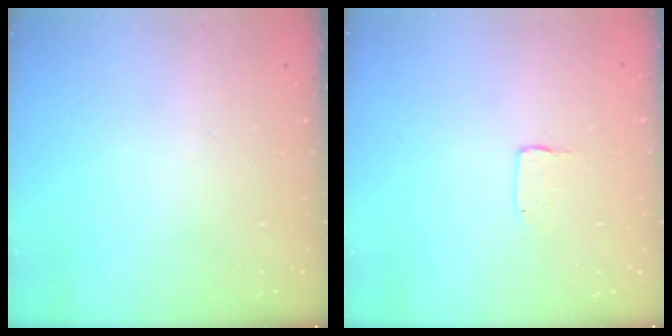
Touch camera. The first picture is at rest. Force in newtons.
{"total": 1.3, "press": 1.2, "slide": 0.1}